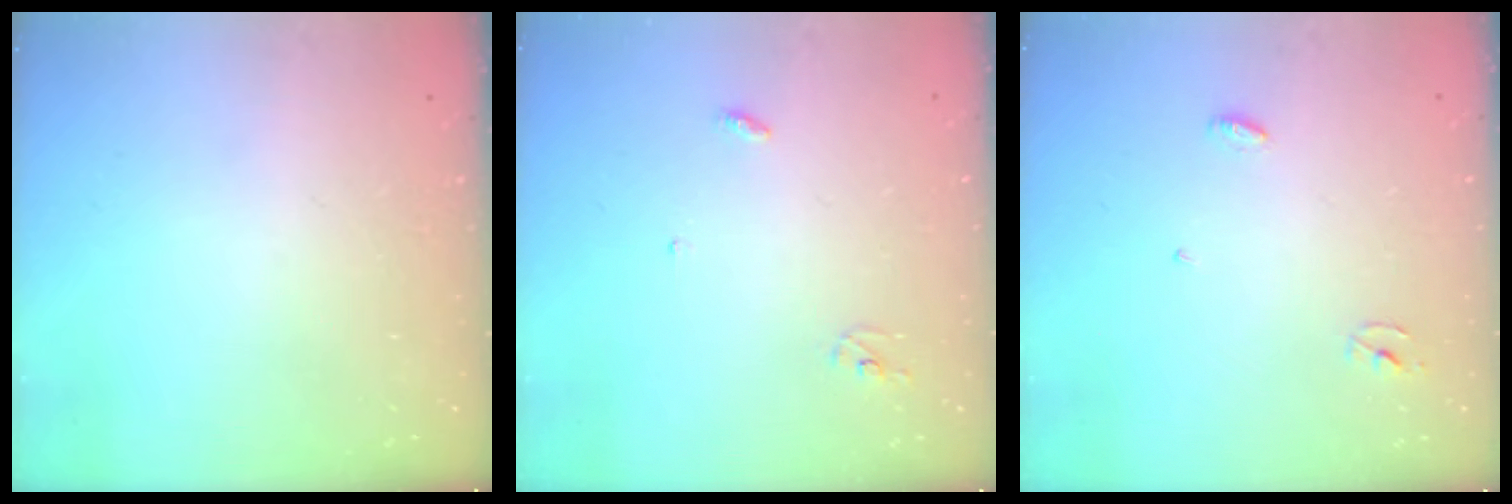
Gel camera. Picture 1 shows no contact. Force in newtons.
{"total": 2.8, "press": 2.8, "slide": 0.2}
{"total": 3.3, "press": 3.3, "slide": 0.3}